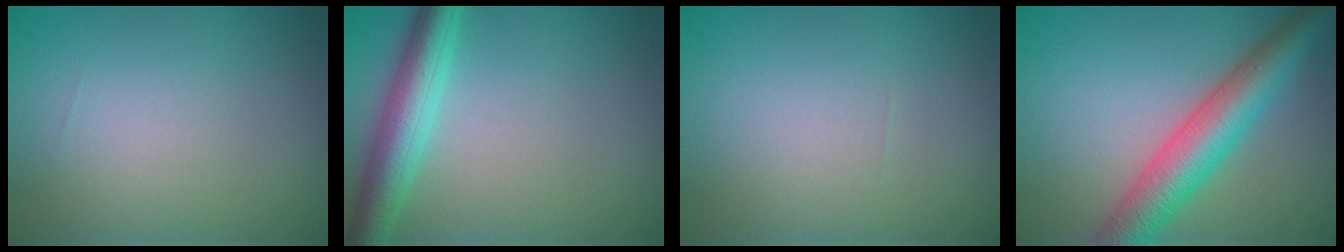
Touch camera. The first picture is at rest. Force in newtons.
{"total": 4.6, "press": 4.6, "slide": 0.1}
{"total": 0.0}
{"total": 6.4, "press": 6.4, "slide": 0.1}